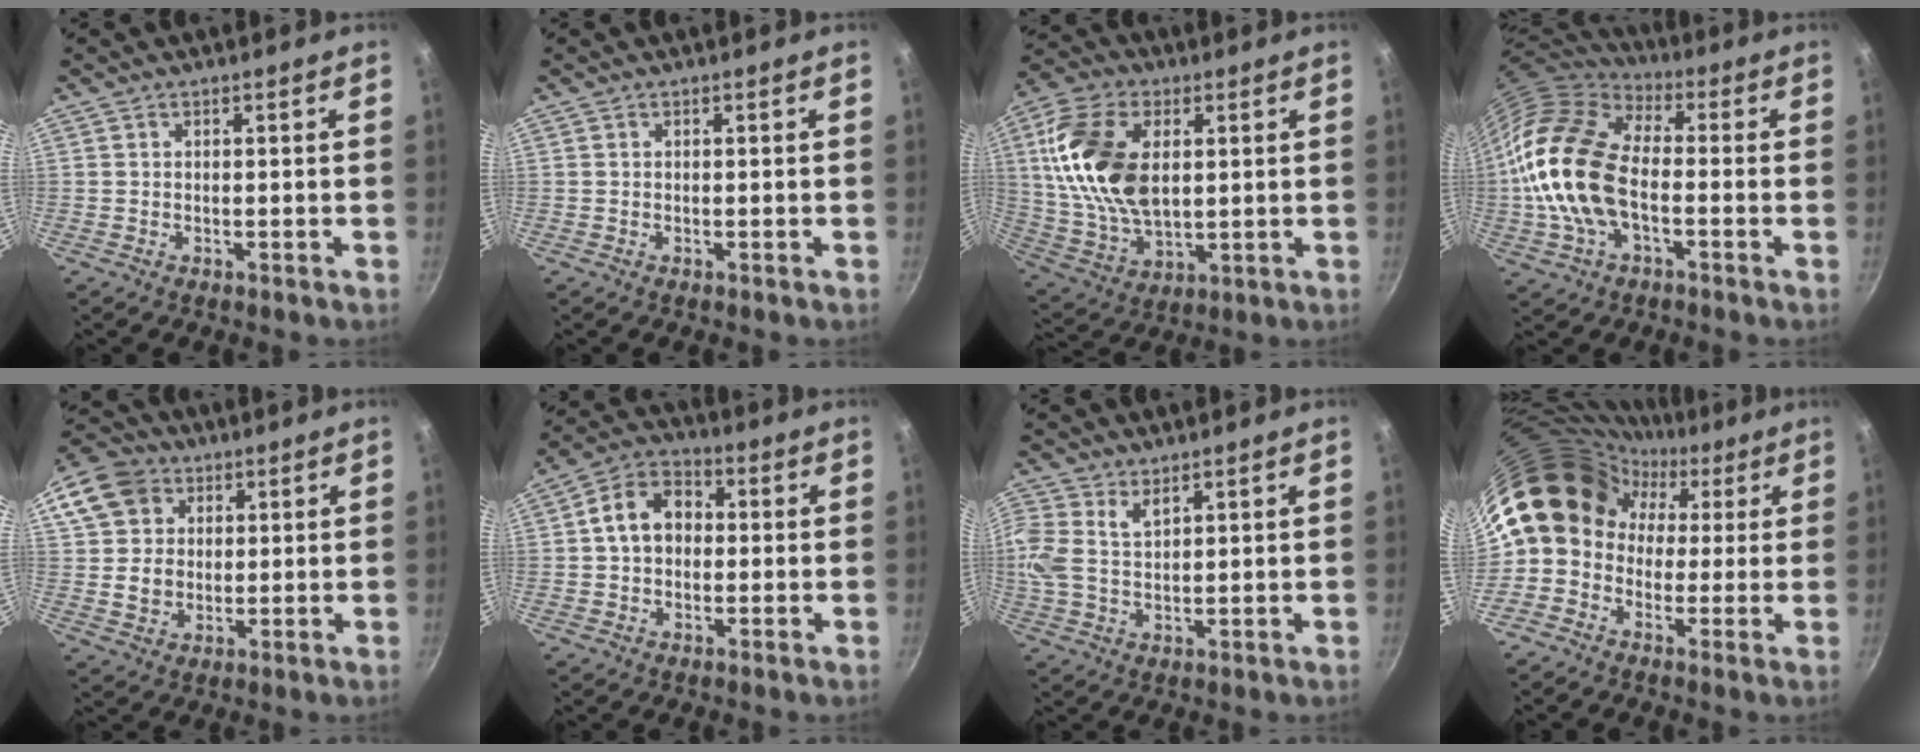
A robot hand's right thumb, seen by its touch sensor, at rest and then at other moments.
{"total": 0.0}
{"total": 18.9, "force": [3.7, 11.4, 14.6], "torque": [-0.268, -0.004, 0.075]}
{"total": 19.2, "force": [-2.3, 11.3, 15.4], "torque": [-0.283, 0.029, -0.056]}
{"total": 14.0, "force": [4.8, 11.5, 6.4], "torque": [-0.108, 0.010, 0.082]}
{"total": 9.7, "force": [0.6, 7.4, 6.3], "torque": [-0.080, 0.029, -0.007]}
{"total": 8.2, "force": [3.7, 4.9, 5.4], "torque": [-0.118, -0.003, 0.074]}
{"total": 16.1, "force": [0.7, 14.0, 7.9], "torque": [-0.105, 0.058, -0.011]}